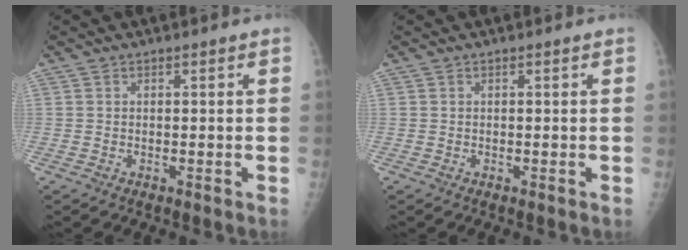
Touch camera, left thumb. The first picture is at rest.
{"total": 0.0}